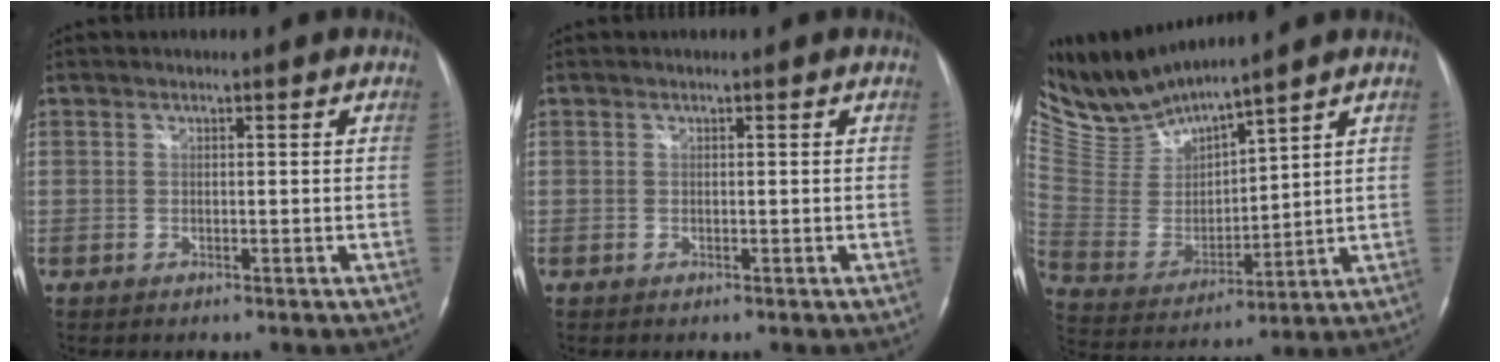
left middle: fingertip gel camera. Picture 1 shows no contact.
{"total": 0.0}
{"total": 9.5, "force": [9.2, -0.9, 2.1], "torque": [-0.068, -0.013, 0.205]}